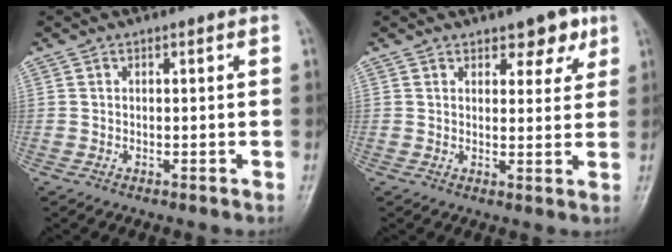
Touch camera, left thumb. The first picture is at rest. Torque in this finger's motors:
{"motor_torque": [0.13, 0.21, -0.07, -0.11, 0.06]}